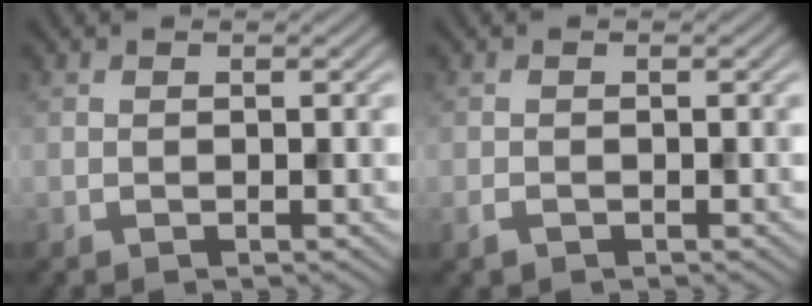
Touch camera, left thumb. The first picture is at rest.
{"total": 1.0, "force": [-0.6, 0.5, 0.5], "torque": [-0.011, -0.003, -0.012]}